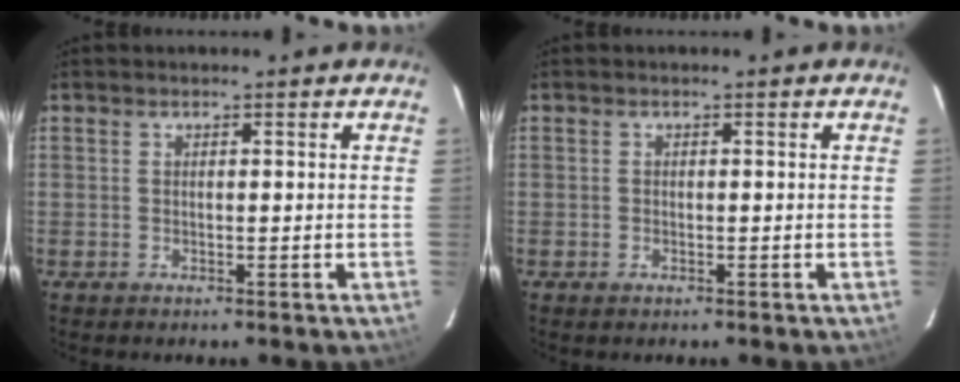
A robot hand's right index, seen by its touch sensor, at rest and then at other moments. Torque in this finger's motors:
{"motor_torque": [0.10, -0.06, 0.05, 0.01]}